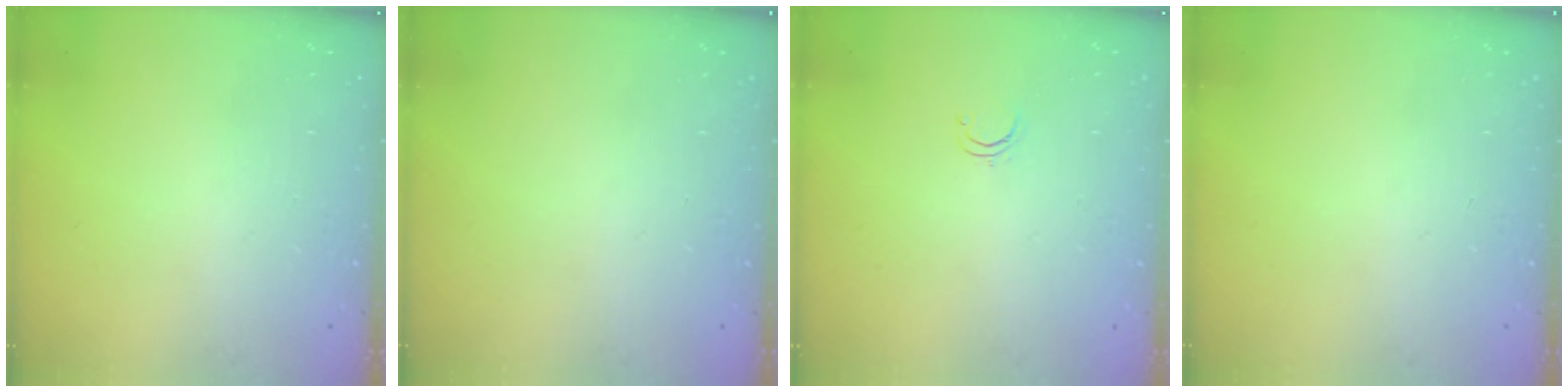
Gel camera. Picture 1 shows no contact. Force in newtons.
{"total": 0.0}
{"total": 2.4, "press": 2.4, "slide": 0.2}
{"total": 0.0}